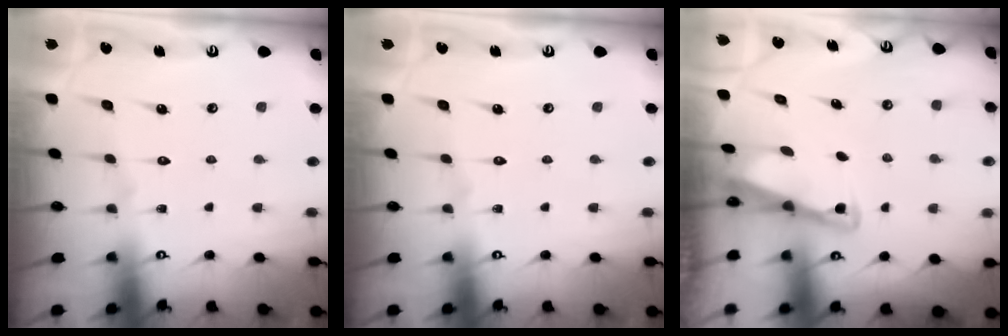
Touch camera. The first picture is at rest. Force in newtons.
{"total": 0.0}
{"total": 2.9, "press": 2.9, "slide": 0.4}